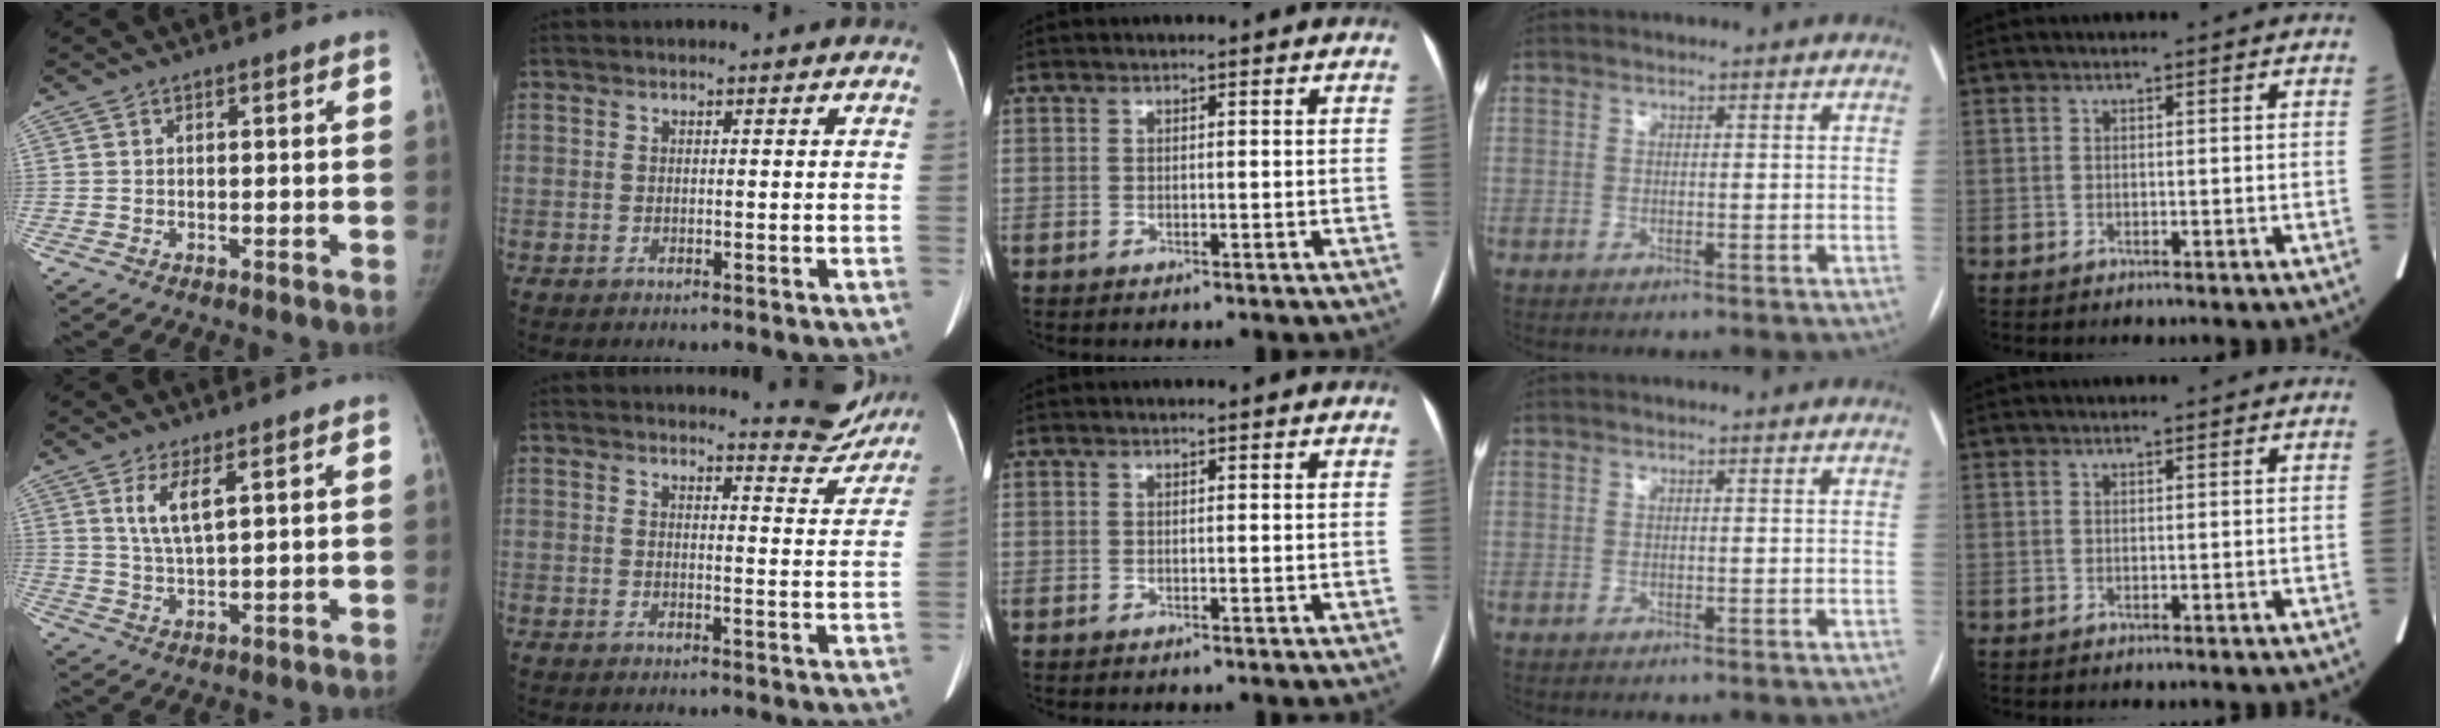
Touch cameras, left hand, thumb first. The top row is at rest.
{"thumb": {"total": 5.4, "force": [2.4, 1.3, 4.6], "torque": [-0.093, -0.019, 0.055]}, "index": {"total": 5.5, "force": [5.5, 0.5, 0.1], "torque": [0.002, -0.033, 0.055]}}